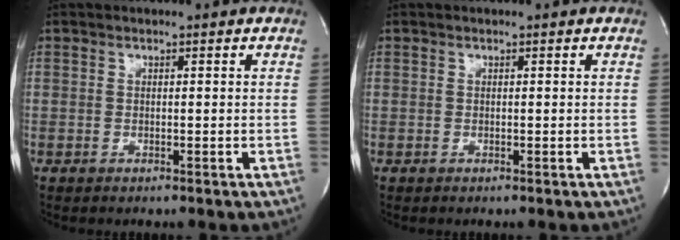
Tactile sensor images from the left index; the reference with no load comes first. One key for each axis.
{"total": 0.0}